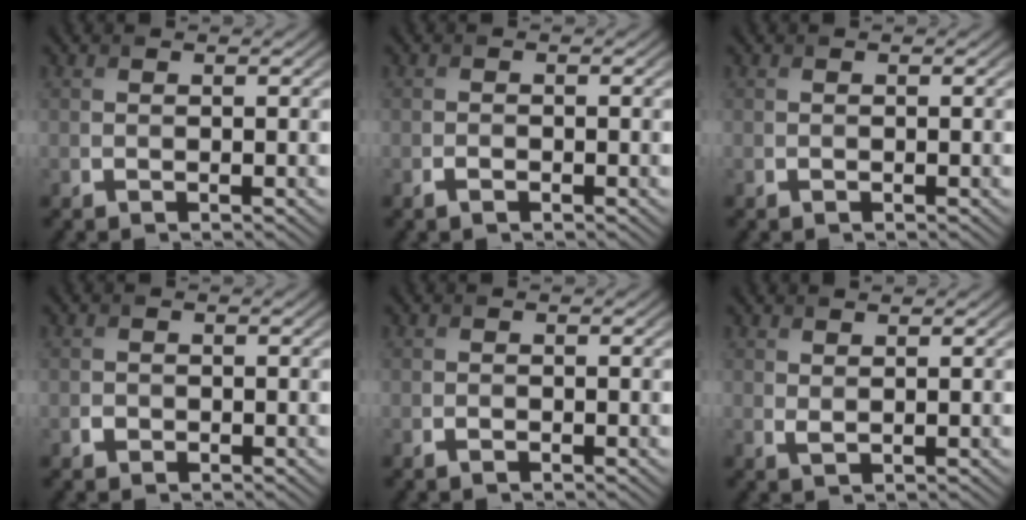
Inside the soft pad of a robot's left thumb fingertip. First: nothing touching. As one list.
[{"total": 1.1, "force": [-0.7, 0.5, 0.6], "torque": [-0.012, -0.002, -0.012]}, {"total": 0.0}, {"total": 0.9, "force": [-0.4, 0.8, 0.3], "torque": [-0.004, -0.004, -0.010]}, {"total": 0.7, "force": [-0.5, 0.4, 0.5], "torque": [-0.008, -0.003, -0.007]}, {"total": 1.0, "force": [0.8, 0.3, 0.6], "torque": [-0.020, -0.003, 0.019]}]